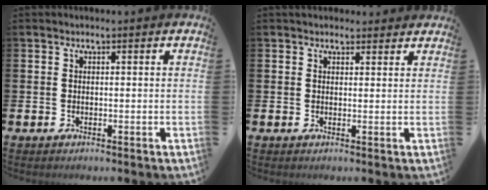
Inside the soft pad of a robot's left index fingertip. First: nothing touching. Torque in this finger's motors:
{"motor_torque": [1.02, -1.12, 0.09, 0.03]}